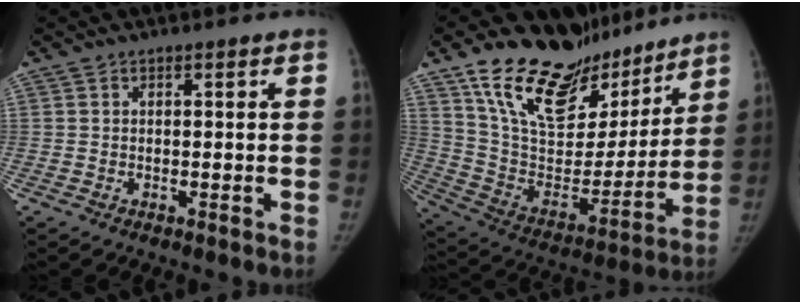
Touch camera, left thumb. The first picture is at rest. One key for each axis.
{"total": 27.1, "fx": 19.9, "fy": 12.8, "fz": 13.2, "tx": -0.173, "ty": -0.084, "tz": 0.335}